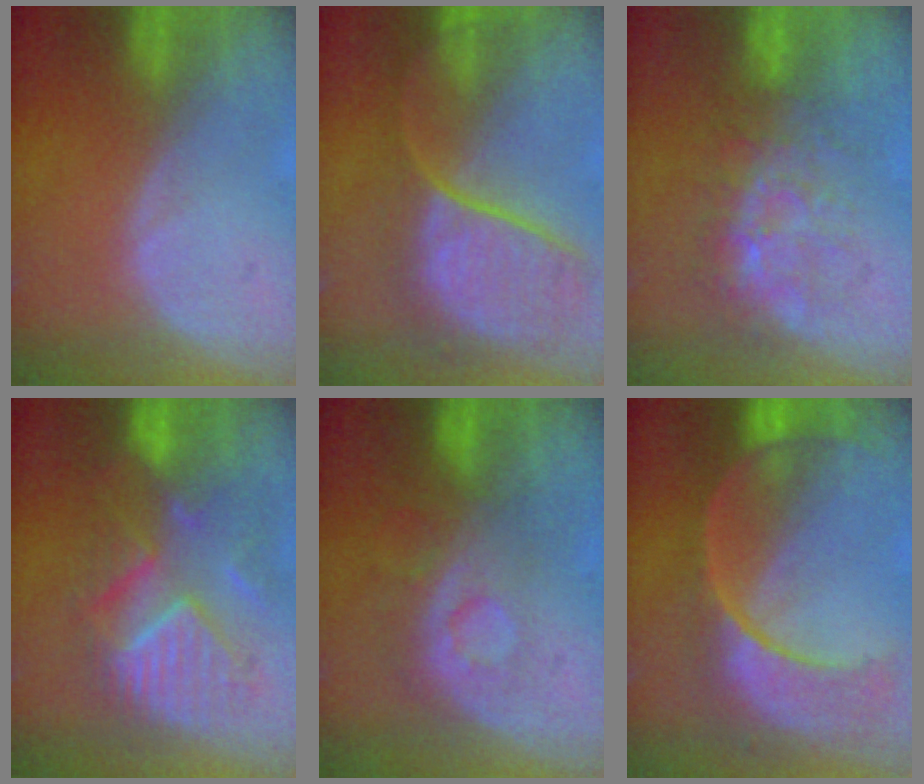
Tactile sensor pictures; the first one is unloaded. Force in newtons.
{"total": 10.0, "press": 9.3, "slide": 3.7}
{"total": 7.6, "press": 7.1, "slide": 2.8}
{"total": 10.2, "press": 9.5, "slide": 3.7}
{"total": 8.3, "press": 7.3, "slide": 3.8}
{"total": 10.8, "press": 9.3, "slide": 5.6}